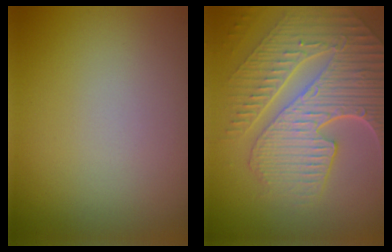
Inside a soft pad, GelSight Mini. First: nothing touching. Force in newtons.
{"total": 9.2, "press": 6.2, "slide": 6.8}